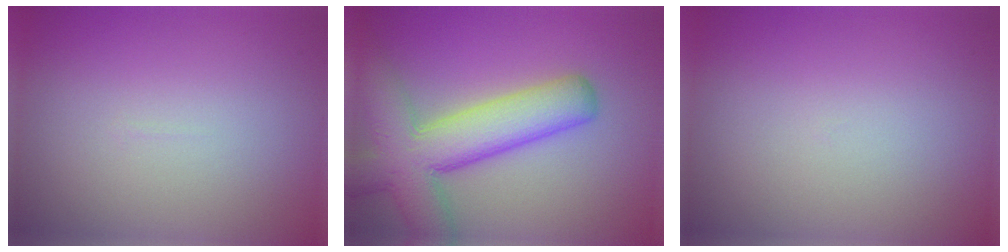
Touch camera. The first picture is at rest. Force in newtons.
{"total": 8.6, "press": 8.6, "slide": 0.5}
{"total": 0.0}